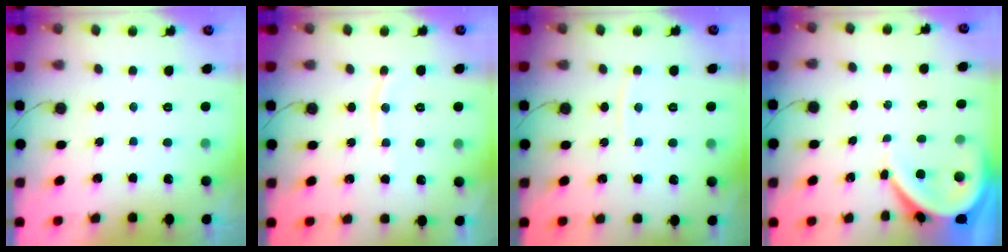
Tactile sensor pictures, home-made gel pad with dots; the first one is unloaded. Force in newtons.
{"total": 4.9, "press": 4.9, "slide": 0.6}
{"total": 3.7, "press": 3.7, "slide": 0.5}
{"total": 6.2, "press": 6.2, "slide": 0.9}